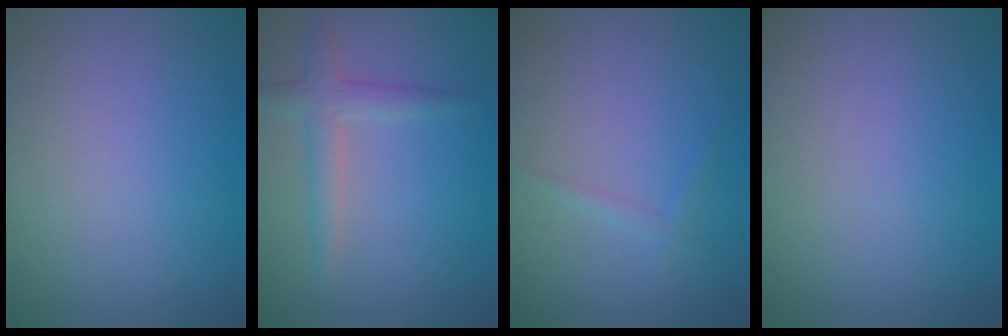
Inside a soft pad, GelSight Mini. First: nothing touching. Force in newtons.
{"total": 2.3, "press": 2.3, "slide": 0.1}
{"total": 0.9, "press": 0.9, "slide": 0.1}
{"total": 0.0}